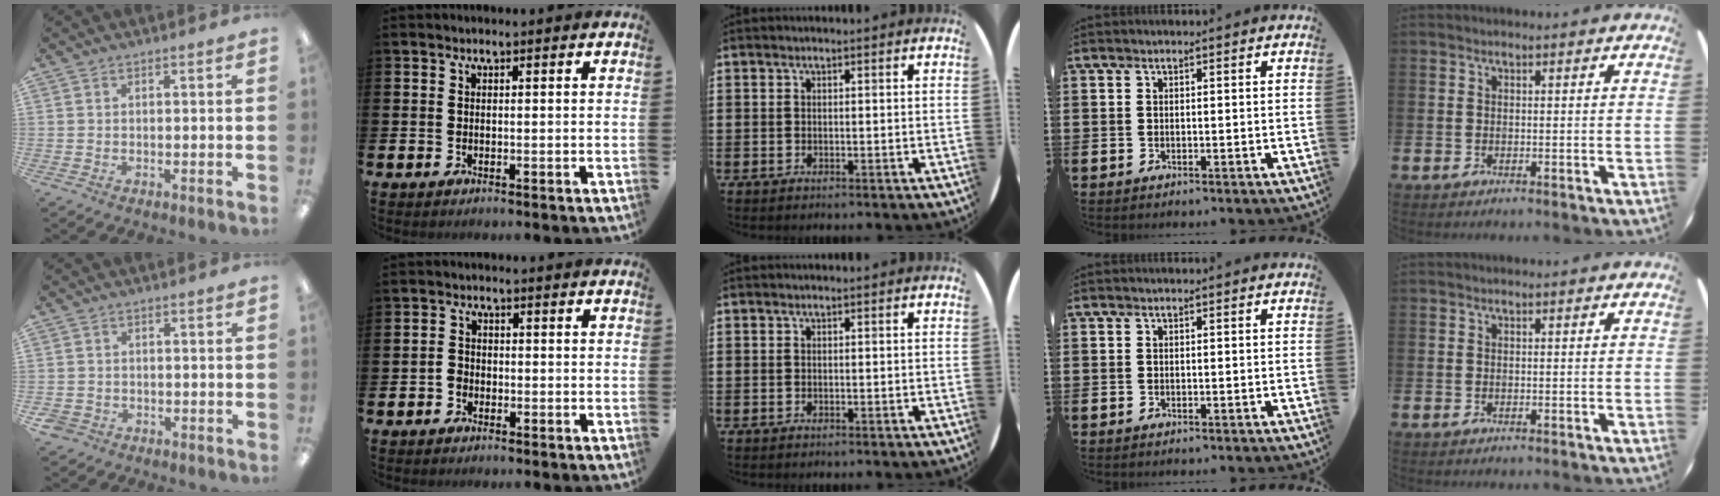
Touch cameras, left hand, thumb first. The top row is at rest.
{"thumb": {"total": 2.0, "force": [-1.2, 1.5, 0.4], "torque": [-0.014, 0.002, -0.027]}, "index": {"total": 1.7, "force": [-0.9, 1.4, 0.4], "torque": [-0.002, 0.003, -0.023]}}